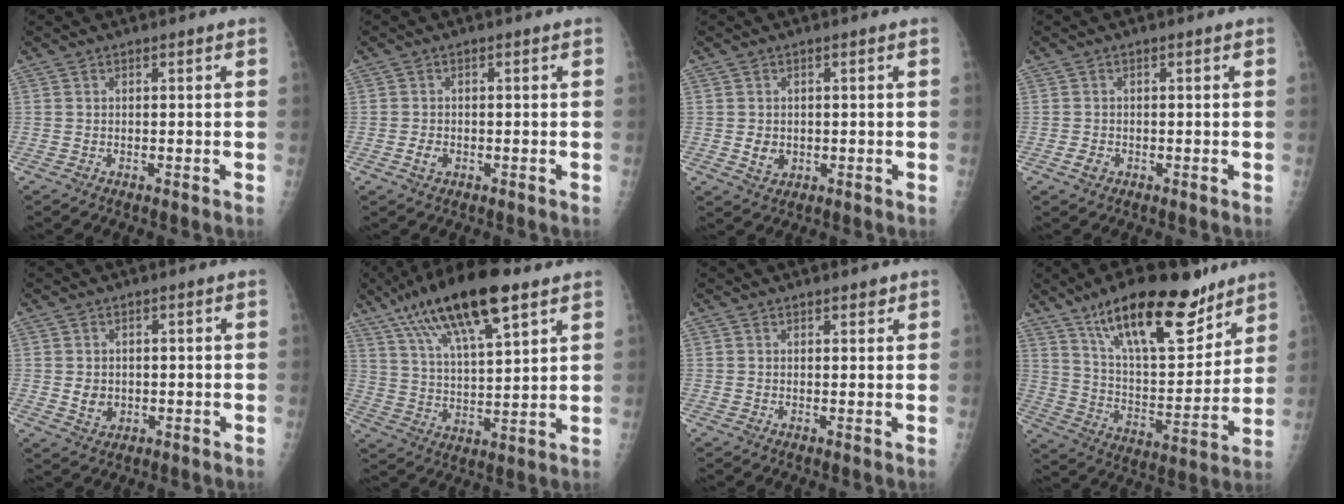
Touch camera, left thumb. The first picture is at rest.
{"total": 1.9, "force": [-0.6, 1.4, 1.1], "torque": [-0.018, 0.002, -0.011]}
{"total": 3.0, "force": [-0.2, 2.5, 1.7], "torque": [-0.018, -0.001, 0.005]}
{"total": 1.7, "force": [-0.7, 1.3, 0.9], "torque": [-0.014, 0.001, -0.011]}
{"total": 3.3, "force": [0.0, 2.8, 1.8], "torque": [-0.019, -0.003, 0.010]}
{"total": 19.2, "force": [11.2, 5.6, 14.5], "torque": [-0.240, -0.024, 0.203]}
{"total": 1.8, "force": [1.4, 0.8, 0.9], "torque": [-0.004, -0.007, 0.017]}
{"total": 23.1, "force": [15.5, 8.5, 14.9], "torque": [-0.199, -0.068, 0.260]}